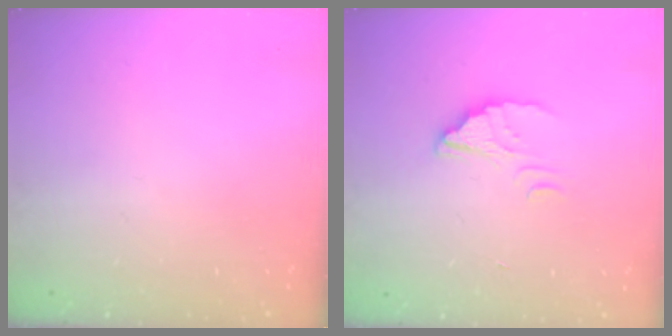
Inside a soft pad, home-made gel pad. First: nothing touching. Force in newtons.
{"total": 2.7, "press": 2.7, "slide": 0.1}